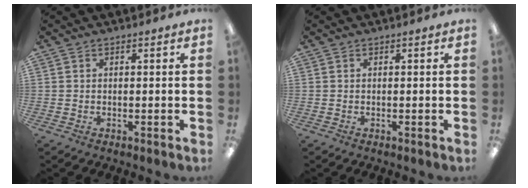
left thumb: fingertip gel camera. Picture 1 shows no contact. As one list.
[{"total": 0.0}]